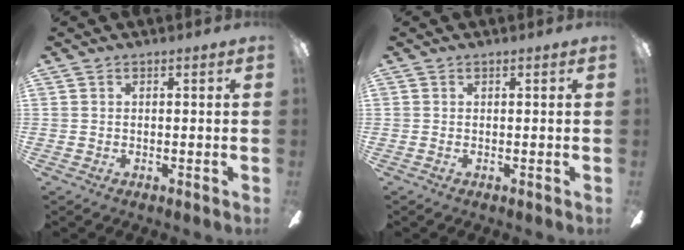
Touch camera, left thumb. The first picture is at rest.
{"total": 0.0}